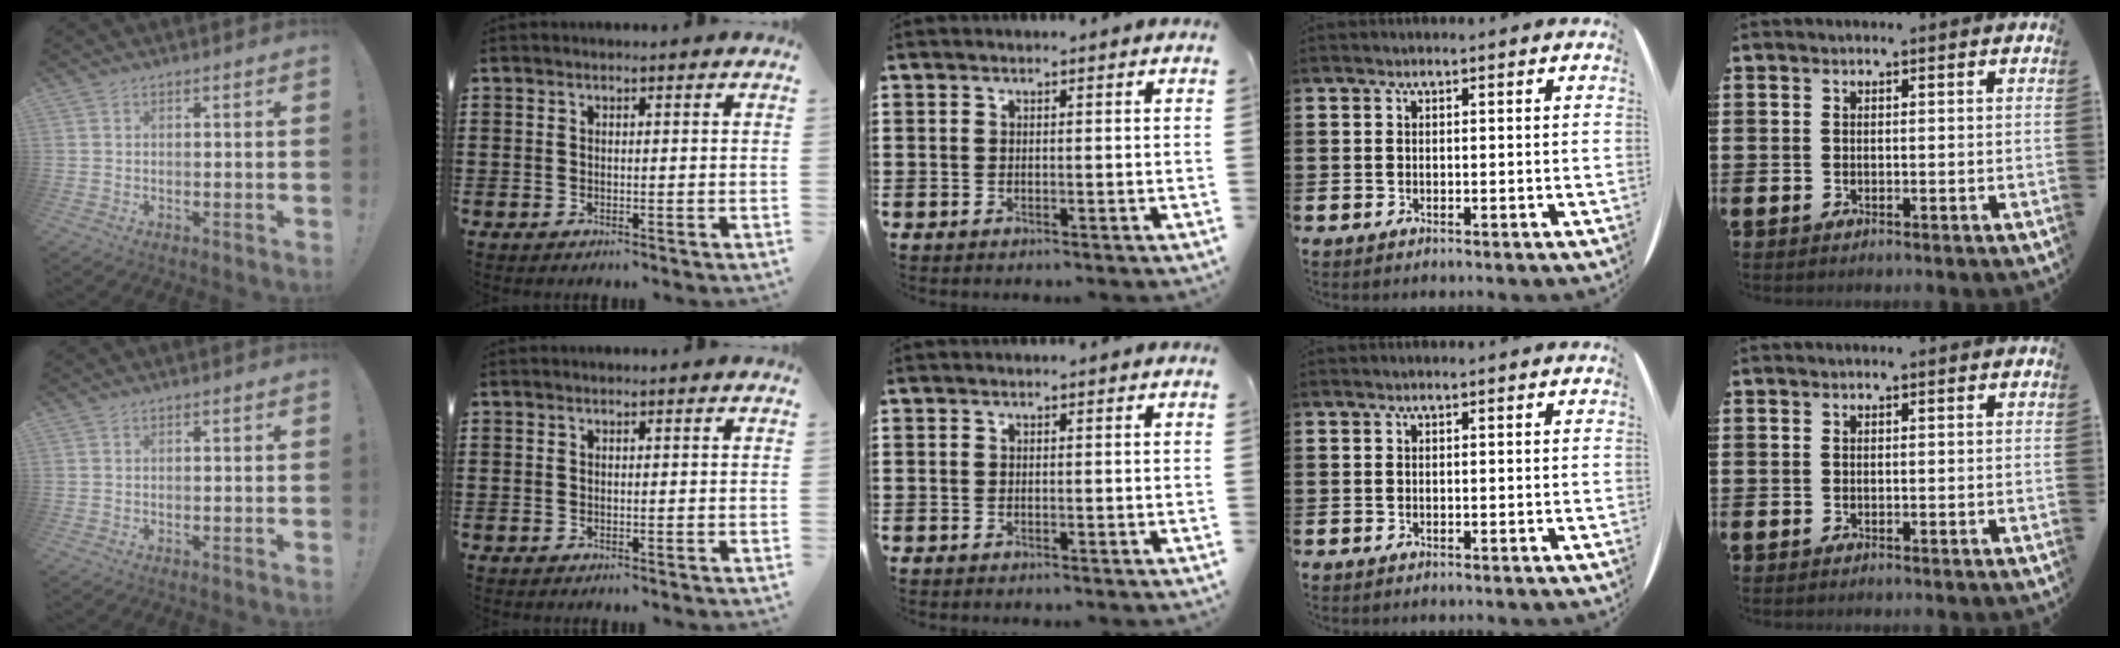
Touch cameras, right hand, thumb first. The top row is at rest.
{}